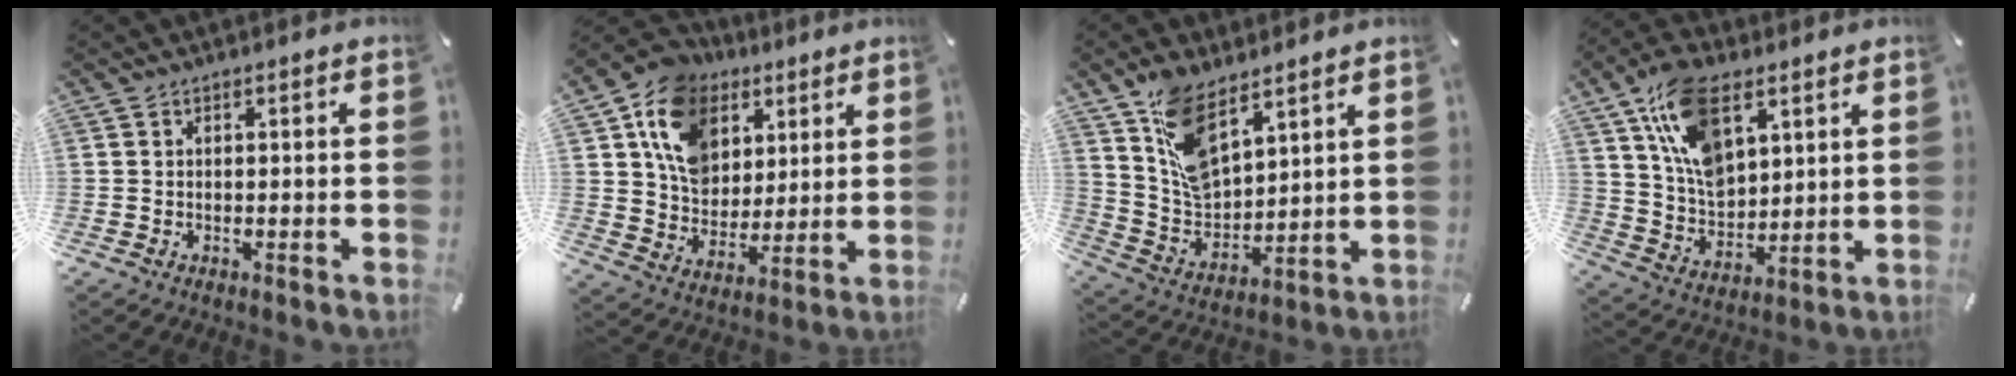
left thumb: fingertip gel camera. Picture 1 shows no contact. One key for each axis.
{"total": 13.7, "fx": 6.1, "fy": 11.1, "fz": 5.1, "tx": -0.099, "ty": -0.028, "tz": 0.119}
{"total": 12.6, "fx": 8.3, "fy": 6.6, "fz": 6.8, "tx": -0.154, "ty": -0.041, "tz": 0.163}
{"total": 15.0, "fx": 7.6, "fy": 8.9, "fz": 9.3, "tx": -0.193, "ty": -0.026, "tz": 0.139}